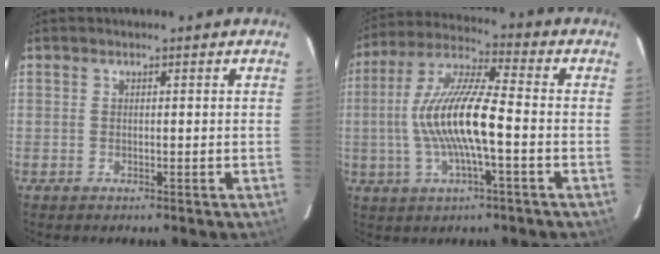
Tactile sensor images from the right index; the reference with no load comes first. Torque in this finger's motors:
{"motor_torque": [1.45, 0.00, 0.62, 0.21]}